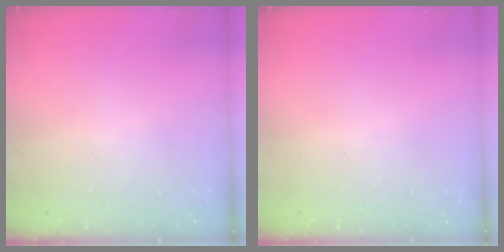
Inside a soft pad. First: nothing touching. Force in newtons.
{"total": 0.0}